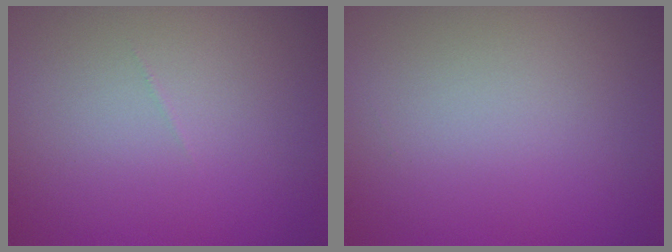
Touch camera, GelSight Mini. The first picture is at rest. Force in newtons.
{"total": 0.0}